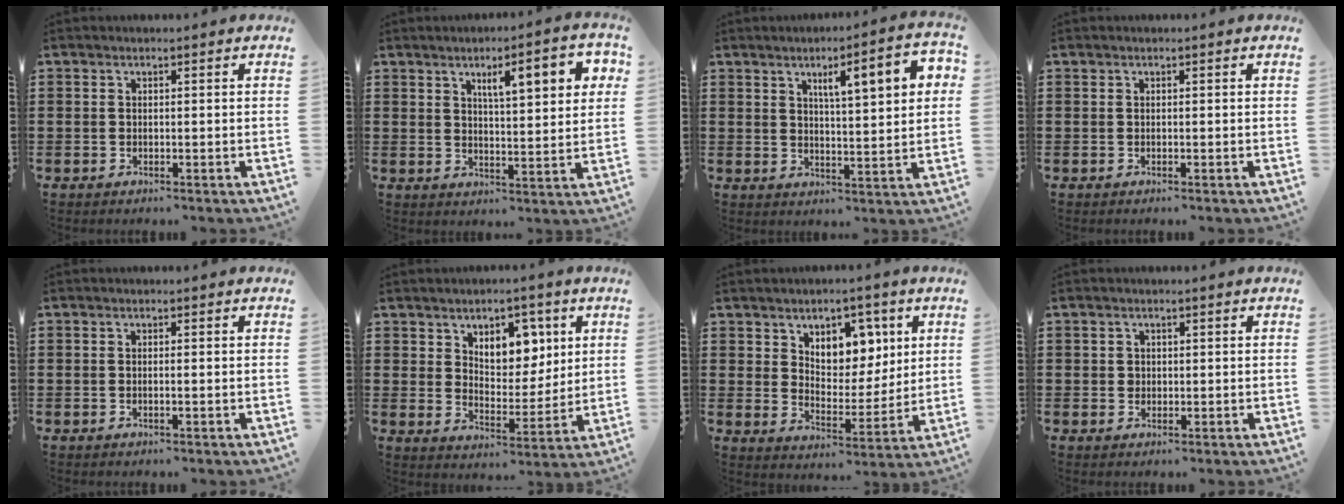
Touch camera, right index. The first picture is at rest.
{"total": 7.1, "force": [3.2, 1.8, 6.1], "torque": [-0.100, -0.003, 0.044]}
{"total": 7.3, "force": [2.8, 1.5, 6.5], "torque": [-0.108, -0.004, 0.037]}
{"total": 0.0}
{"total": 0.5, "force": [-0.2, -0.1, 0.5], "torque": [-0.008, -0.002, -0.004]}
{"total": 6.7, "force": [4.0, 4.6, 2.8], "torque": [-0.055, -0.006, 0.068]}
{"total": 6.7, "force": [4.2, 4.8, 2.0], "torque": [-0.053, -0.009, 0.073]}
{"total": 1.1, "force": [0.1, 1.0, 0.3], "torque": [-0.008, 0.005, 0.003]}